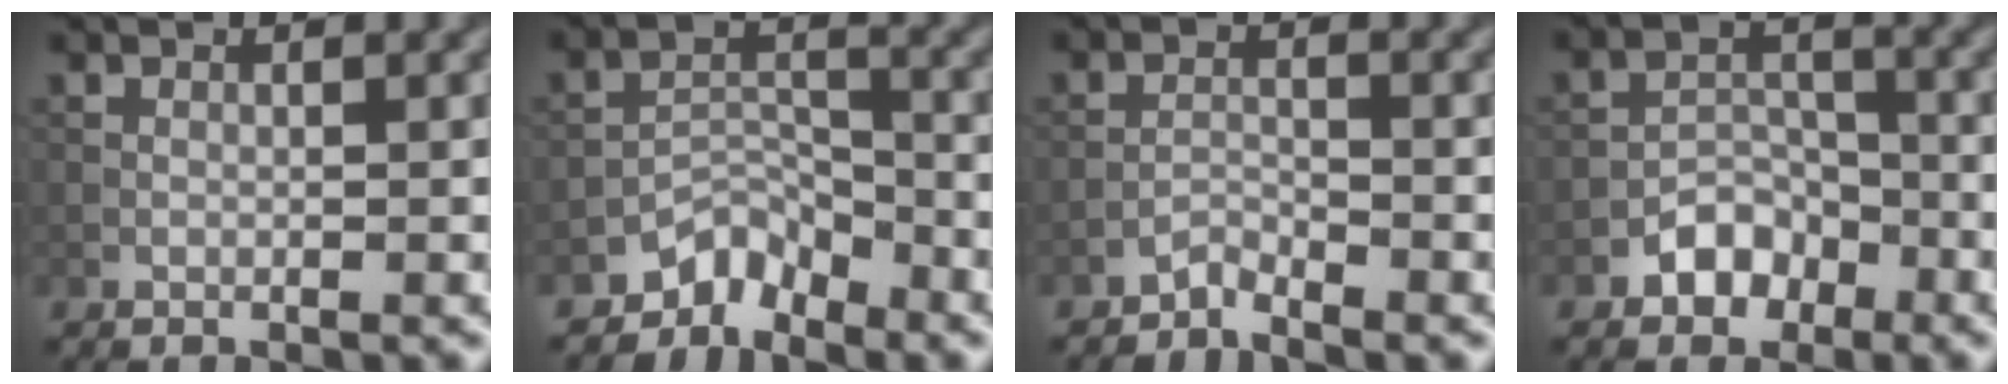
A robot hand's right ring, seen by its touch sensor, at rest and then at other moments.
{"total": 3.0, "force": [-2.8, 1.1, 0.5], "torque": [0.001, 0.012, -0.055]}
{"total": 1.3, "force": [-1.3, 0.1, 0.1], "torque": [0.000, 0.006, -0.027]}
{"total": 3.0, "force": [-2.0, 1.9, 1.1], "torque": [-0.007, 0.010, -0.034]}